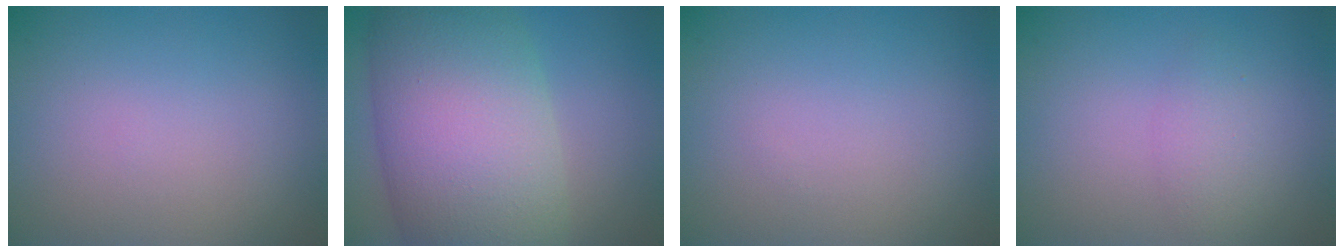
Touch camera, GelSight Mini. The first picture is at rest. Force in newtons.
{"total": 13.7, "press": 13.7, "slide": 0.5}
{"total": 0.0}
{"total": 1.8, "press": 1.8, "slide": 0.2}